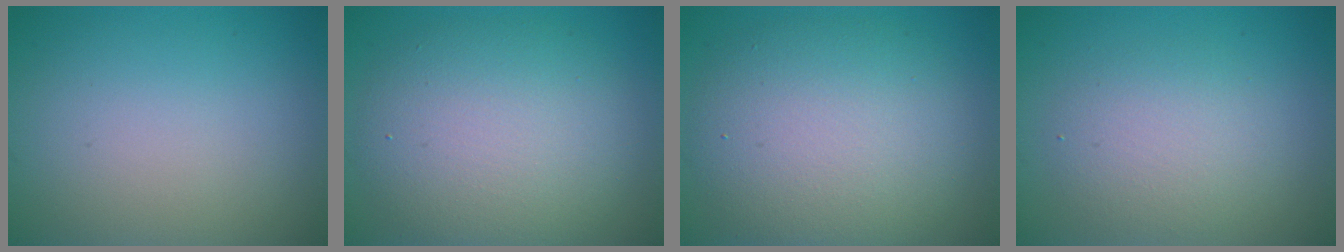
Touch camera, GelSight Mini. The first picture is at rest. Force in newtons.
{"total": 8.0, "press": 8.0, "slide": 0.3}
{"total": 8.5, "press": 8.5, "slide": 0.3}
{"total": 2.0, "press": 2.0, "slide": 0.2}